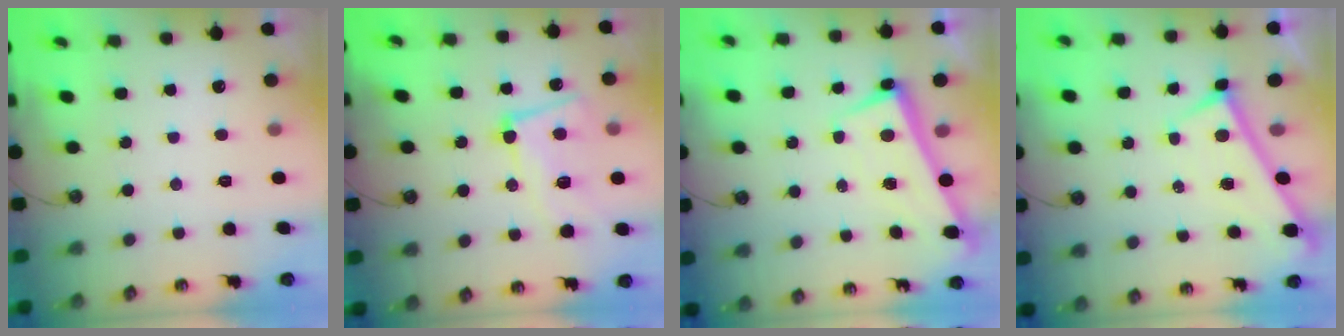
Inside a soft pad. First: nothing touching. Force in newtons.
{"total": 11.4, "press": 11.3, "slide": 1.9}
{"total": 2.4, "press": 2.3, "slide": 0.7}
{"total": 0.0}